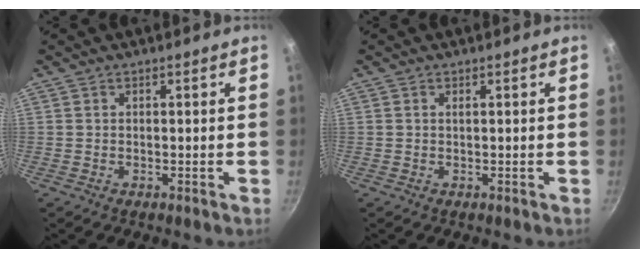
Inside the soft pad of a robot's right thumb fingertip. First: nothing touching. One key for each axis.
{"total": 0.0}